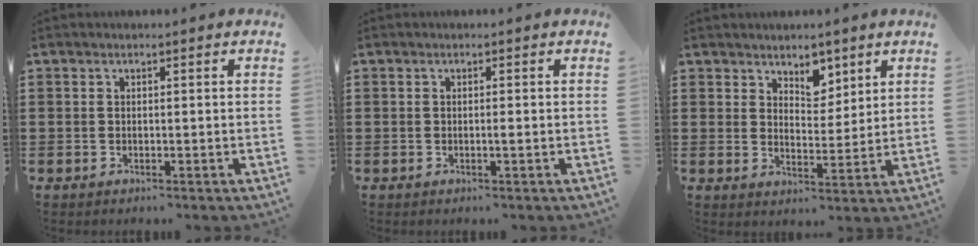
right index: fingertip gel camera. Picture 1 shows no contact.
{"total": 0.6, "force": [-0.2, 0.0, 0.6], "torque": [-0.011, -0.003, -0.003]}
{"total": 4.4, "force": [3.6, 2.4, 1.0], "torque": [-0.027, -0.002, 0.065]}